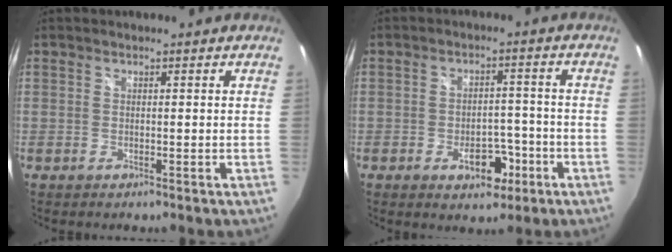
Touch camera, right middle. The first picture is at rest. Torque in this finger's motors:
{"motor_torque": [-0.27, 0.23, 0.28, 0.07]}